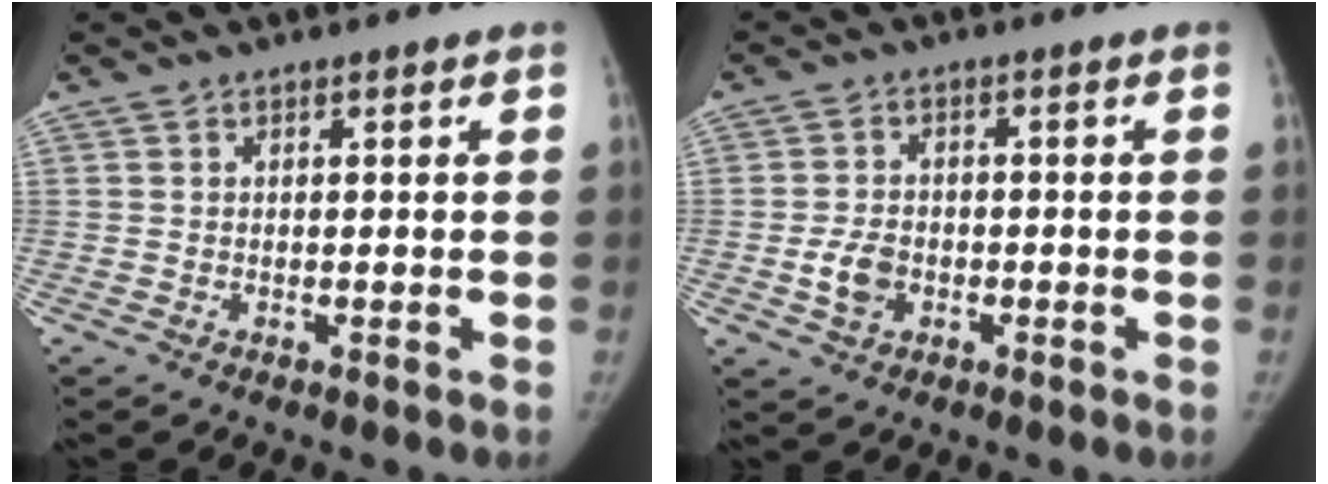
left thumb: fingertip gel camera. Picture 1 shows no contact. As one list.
[{"total": 4.8, "force": [-1.3, 3.6, 2.9], "torque": [-0.048, 0.008, -0.024]}]